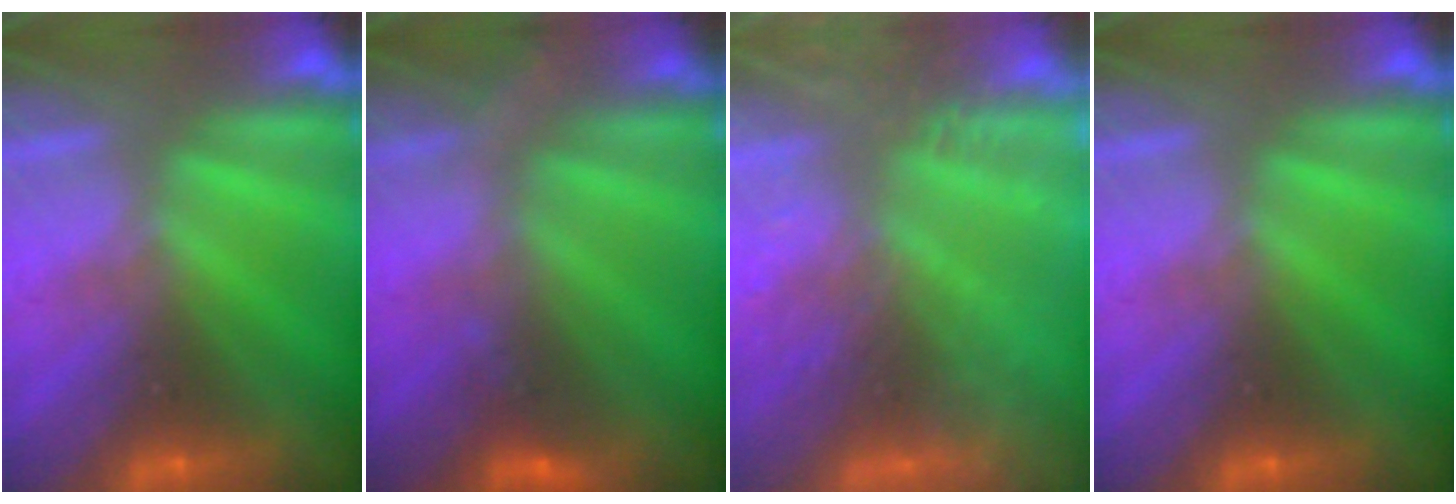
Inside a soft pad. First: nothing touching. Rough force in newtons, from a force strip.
{"total": 2.9}
{"total": 7.7}
{"total": 0.0}